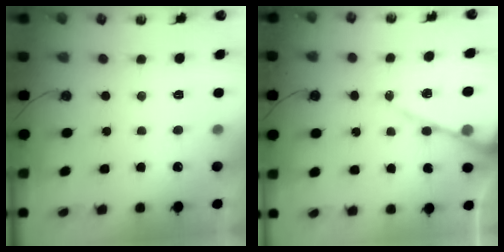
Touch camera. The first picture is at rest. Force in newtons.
{"total": 14.0, "press": 14.0, "slide": 1.4}